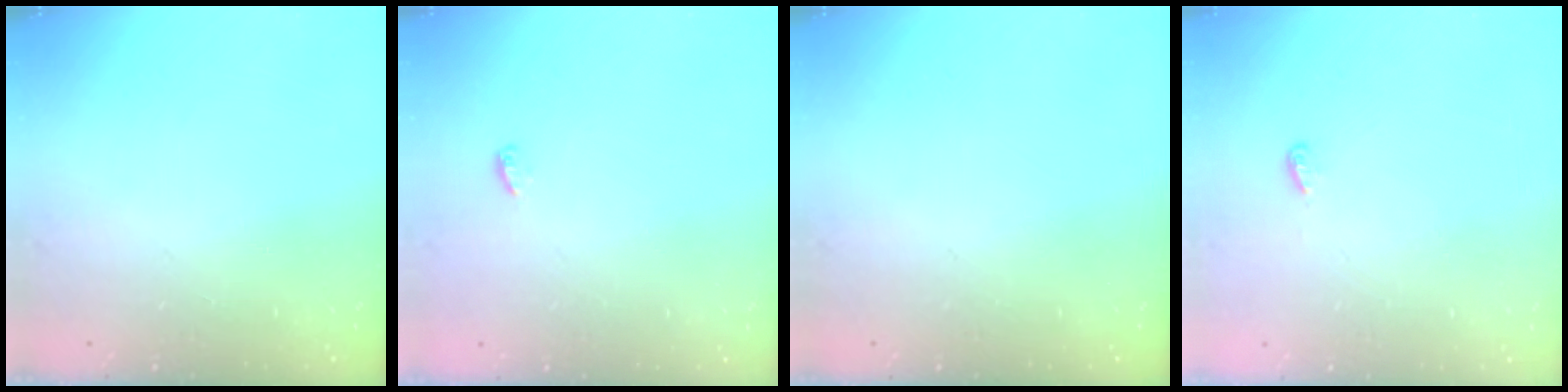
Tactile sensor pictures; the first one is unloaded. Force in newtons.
{"total": 6.4, "press": 3.3, "slide": 5.5}
{"total": 0.0}
{"total": 3.2, "press": 3.1, "slide": 0.4}